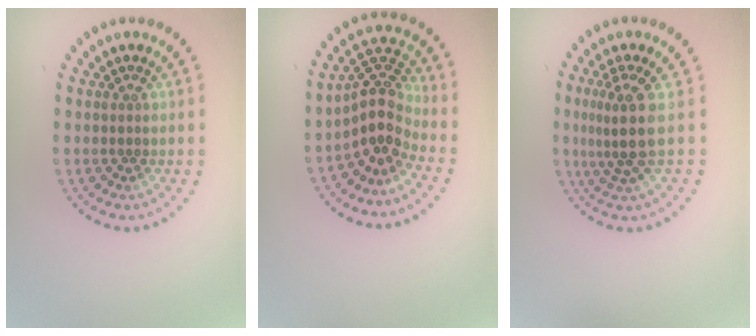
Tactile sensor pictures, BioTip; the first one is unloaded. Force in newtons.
{"total": 3.9, "press": 2.9, "slide": 2.6}
{"total": 3.4, "press": 2.5, "slide": 2.3}